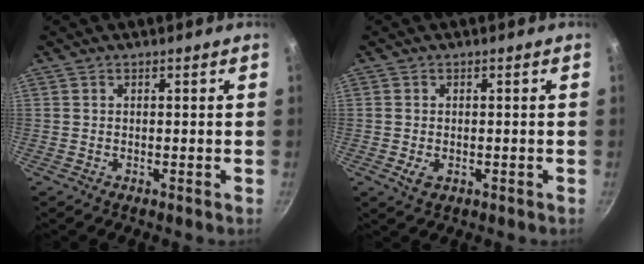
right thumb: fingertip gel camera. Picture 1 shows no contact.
{"total": 2.6, "force": [-0.7, 1.7, 1.8], "torque": [-0.032, -0.005, -0.010]}